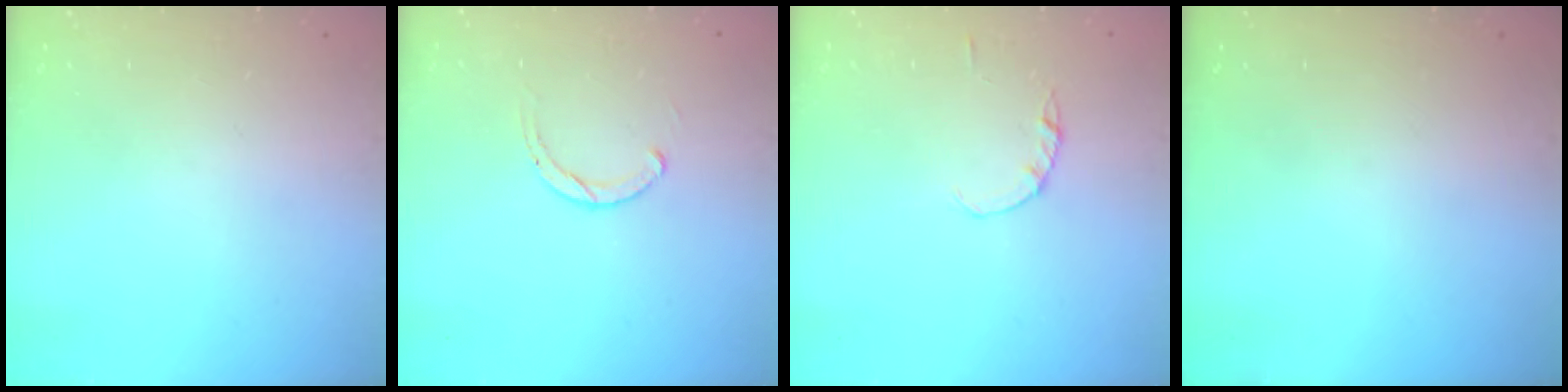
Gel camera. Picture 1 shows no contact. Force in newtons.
{"total": 1.9, "press": 1.9, "slide": 0.2}
{"total": 1.4, "press": 1.3, "slide": 0.3}
{"total": 0.0}